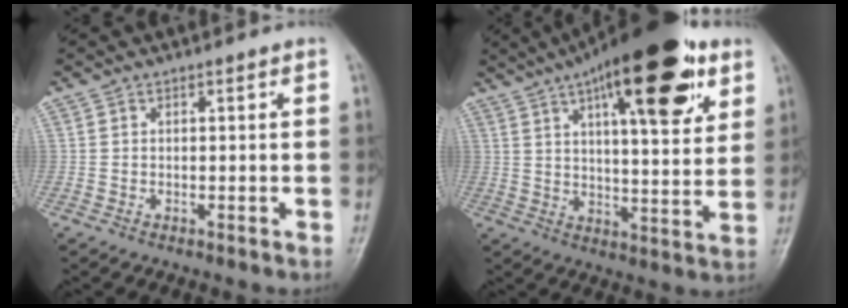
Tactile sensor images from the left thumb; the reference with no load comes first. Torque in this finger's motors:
{"motor_torque": [1.21, 0.40, 1.94, -0.83, 0.25]}